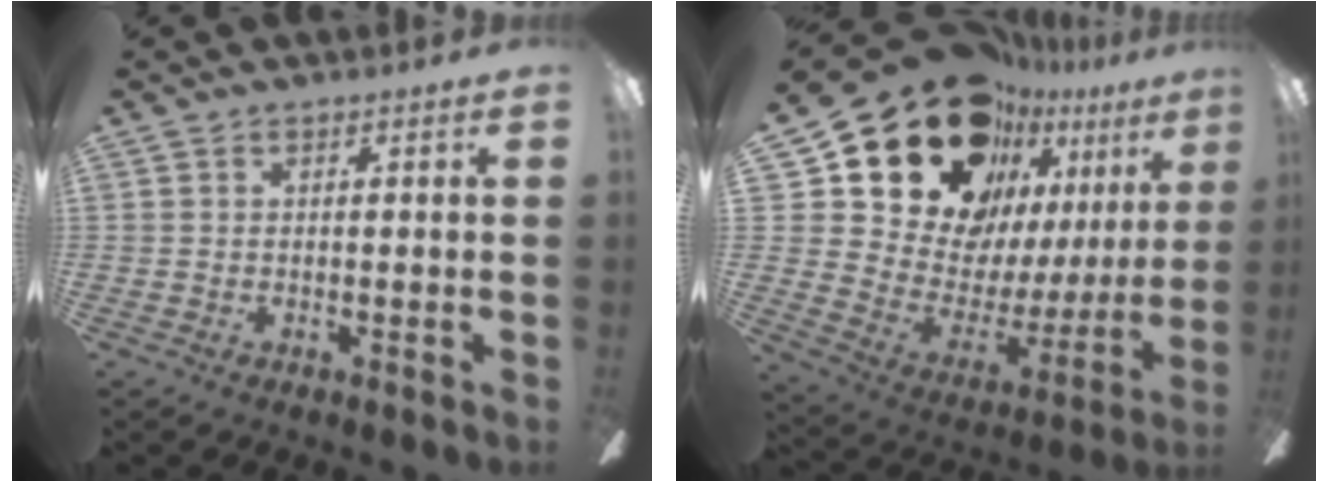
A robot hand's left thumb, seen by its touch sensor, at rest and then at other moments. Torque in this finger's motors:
{"motor_torque": [1.93, 3.09, 1.41, -1.36, 0.19]}